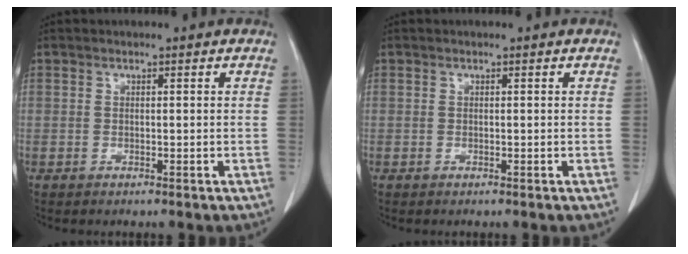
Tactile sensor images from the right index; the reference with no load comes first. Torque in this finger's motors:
{"motor_torque": [0.00, 0.00, 0.00, -0.01]}